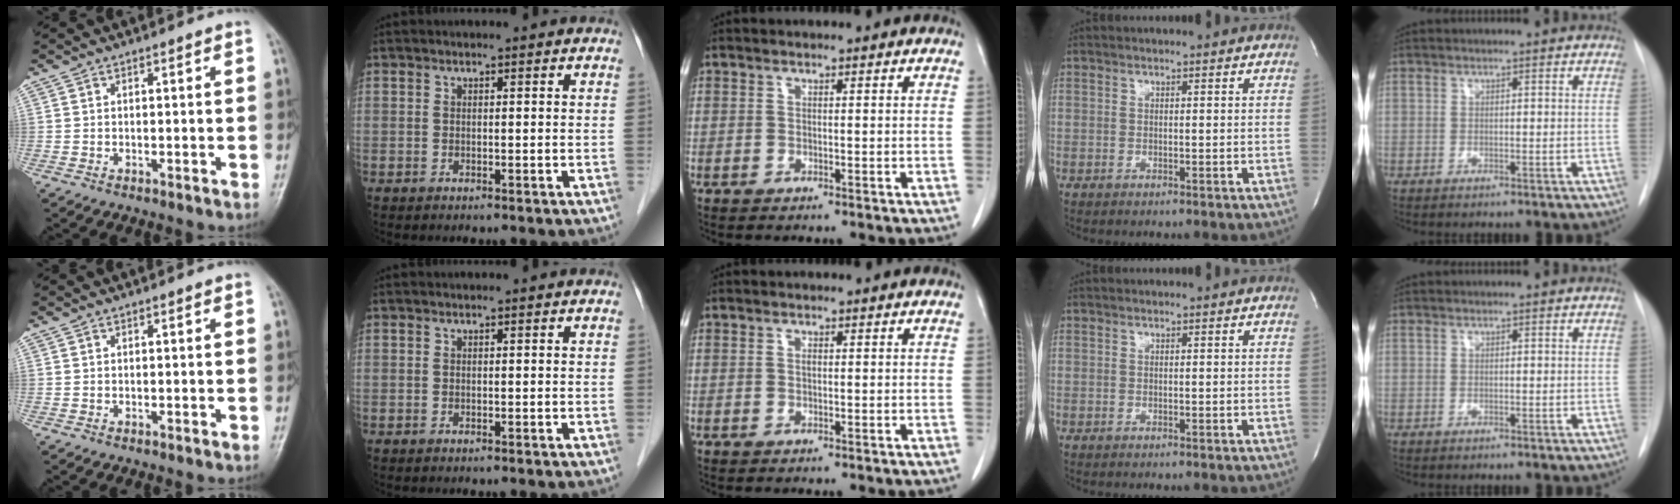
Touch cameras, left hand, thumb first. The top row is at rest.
{"middle": {"total": 0.5, "force": [0.1, 0.3, 0.4], "torque": [-0.012, -0.001, 0.003]}}